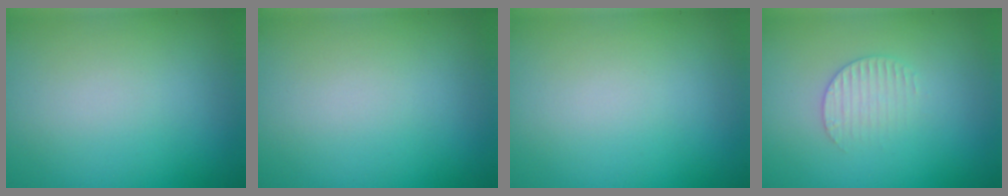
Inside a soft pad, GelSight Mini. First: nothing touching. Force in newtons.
{"total": 0.0}
{"total": 0.0}
{"total": 1.9, "press": 1.9, "slide": 0.3}